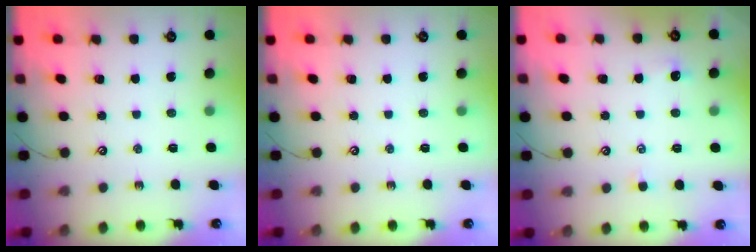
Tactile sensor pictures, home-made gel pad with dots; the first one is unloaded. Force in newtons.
{"total": 0.0}
{"total": 0.8, "press": 0.7, "slide": 0.5}